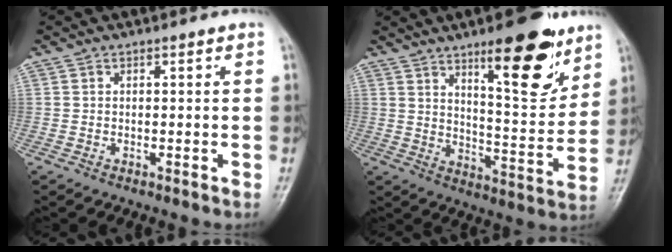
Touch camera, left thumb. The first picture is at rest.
{"total": 16.8, "force": [10.0, 5.0, 12.5], "torque": [-0.144, -0.065, 0.156]}